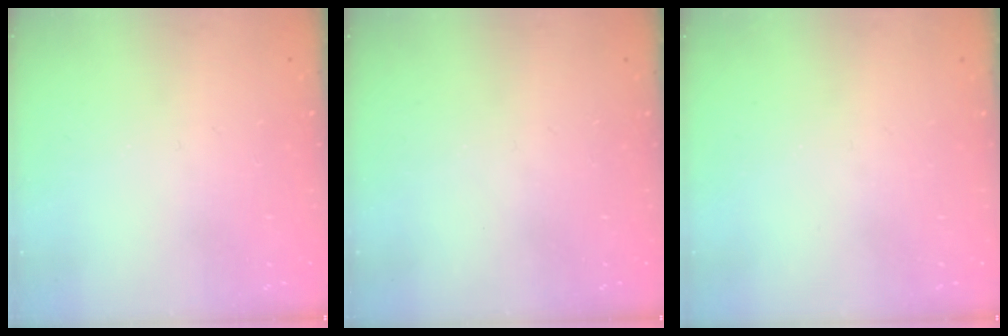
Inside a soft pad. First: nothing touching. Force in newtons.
{"total": 0.0}
{"total": 0.0}